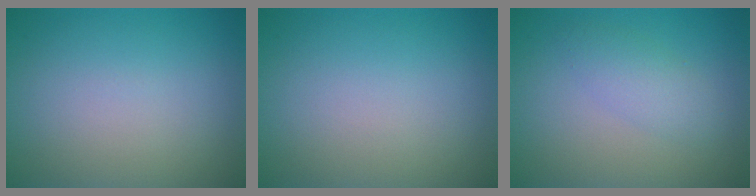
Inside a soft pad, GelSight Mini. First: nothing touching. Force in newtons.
{"total": 0.0}
{"total": 2.2, "press": 2.2, "slide": 0.1}